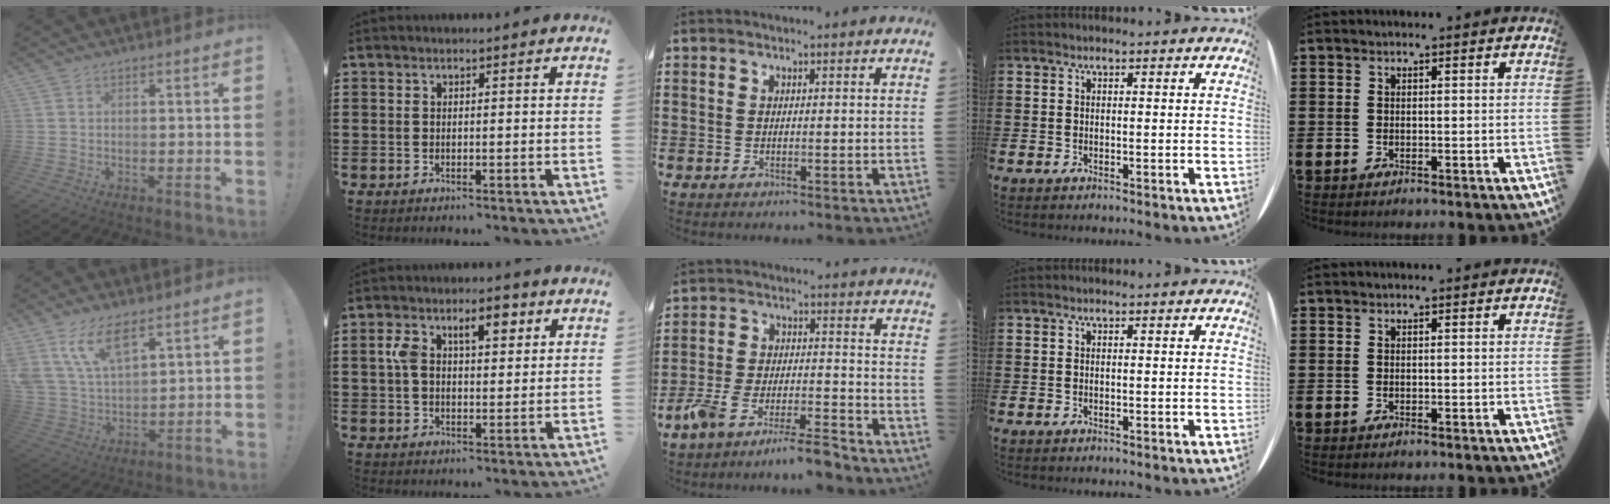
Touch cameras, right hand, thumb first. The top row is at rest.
{"thumb": {"total": 13.3, "force": [8.5, 6.2, 8.1], "torque": [-0.176, -0.042, 0.159]}, "index": {"total": 6.8, "force": [2.4, 3.6, 5.3], "torque": [-0.092, 0.007, 0.033]}, "middle": {"total": 7.4, "force": [-7.0, 0.1, 2.5], "torque": [-0.061, -0.002, -0.139]}}